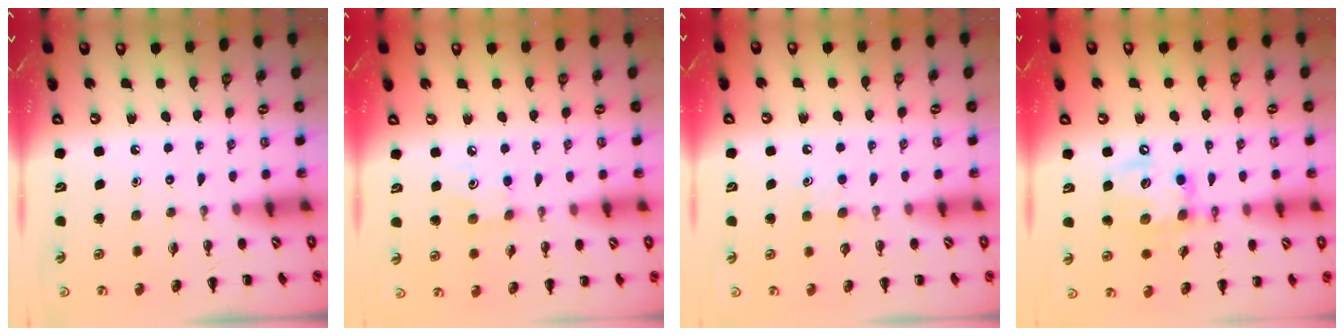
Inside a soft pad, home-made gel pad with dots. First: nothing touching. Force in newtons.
{"total": 4.5, "press": 4.3, "slide": 1.2}
{"total": 5.5, "press": 5.3, "slide": 1.5}
{"total": 14.2, "press": 14.0, "slide": 2.3}